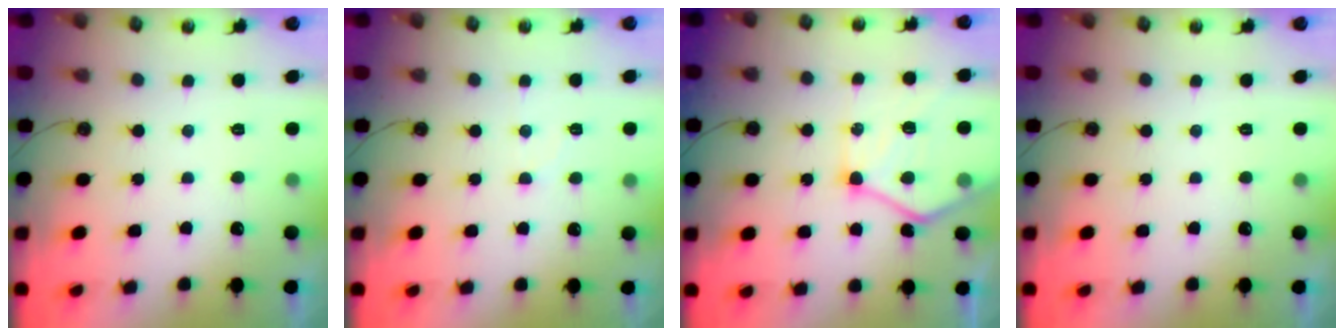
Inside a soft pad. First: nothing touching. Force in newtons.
{"total": 5.1, "press": 5.1, "slide": 0.7}
{"total": 16.1, "press": 16.0, "slide": 1.5}
{"total": 0.0}